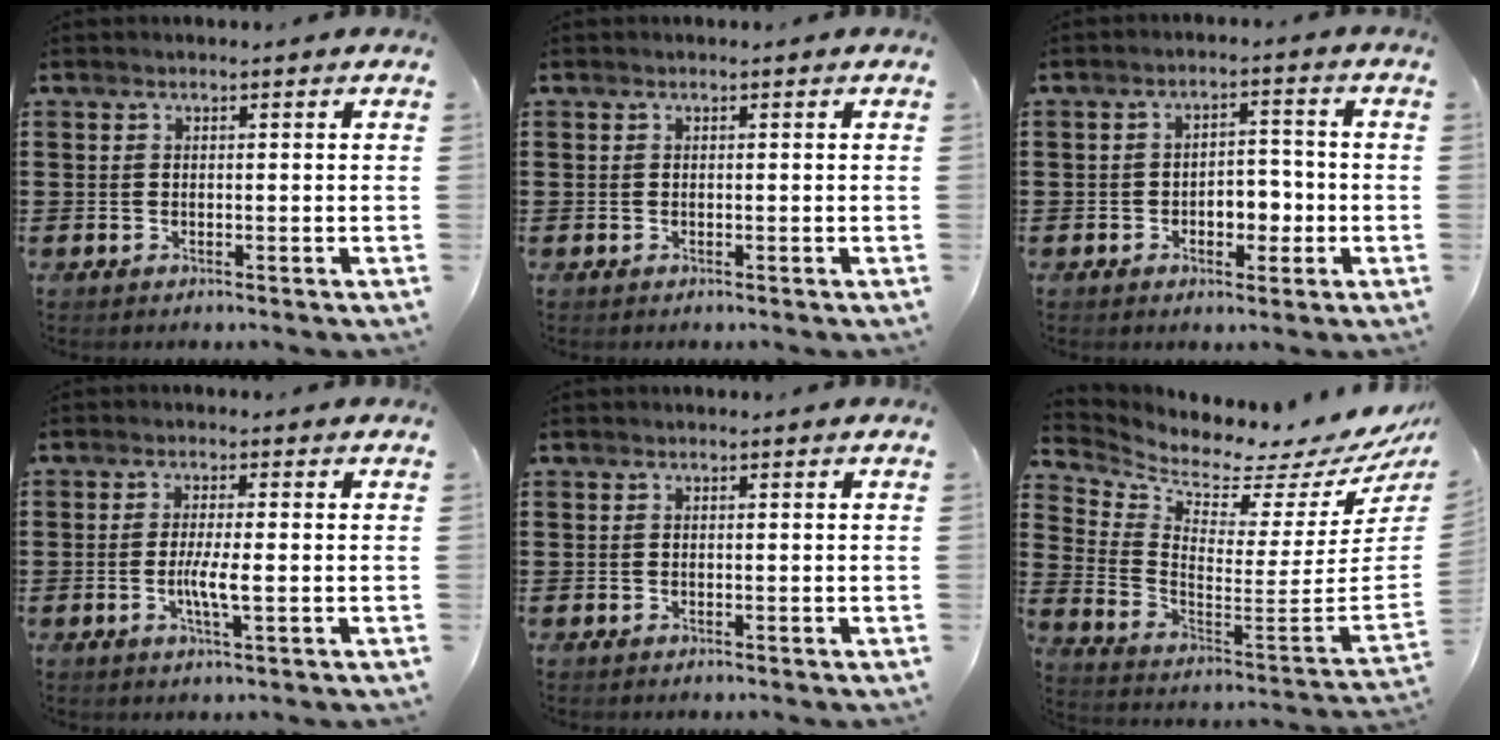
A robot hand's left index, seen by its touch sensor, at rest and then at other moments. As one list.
[{"total": 0.0}, {"total": 4.4, "force": [-1.5, 2.8, 3.1], "torque": [-0.053, 0.003, -0.032]}, {"total": 4.1, "force": [-0.6, 0.5, 4.0], "torque": [-0.078, -0.005, -0.014]}, {"total": 0.0}, {"total": 3.0, "force": [2.5, 0.5, 1.6], "torque": [-0.046, -0.061, 0.032]}]